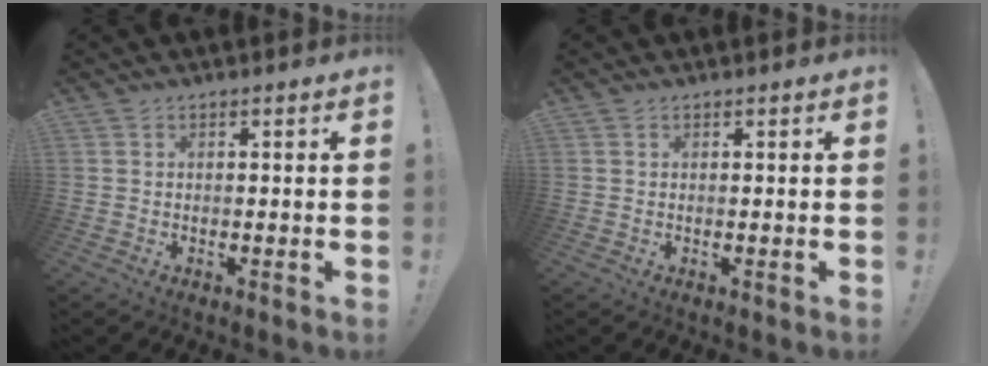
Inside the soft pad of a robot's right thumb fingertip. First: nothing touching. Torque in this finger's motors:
{"motor_torque": [0.15, 0.06, -0.07, 0.15, 0.00]}